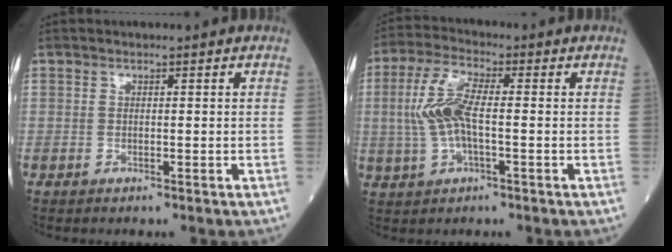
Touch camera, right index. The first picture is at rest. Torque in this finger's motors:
{"motor_torque": [0.34, 0.11, 0.17, 0.19]}